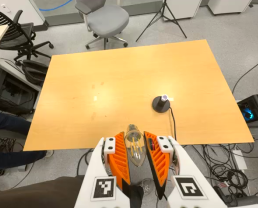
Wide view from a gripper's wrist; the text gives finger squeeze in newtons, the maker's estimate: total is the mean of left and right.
{"total": 10.2, "left": 10.3, "right": 10.0}